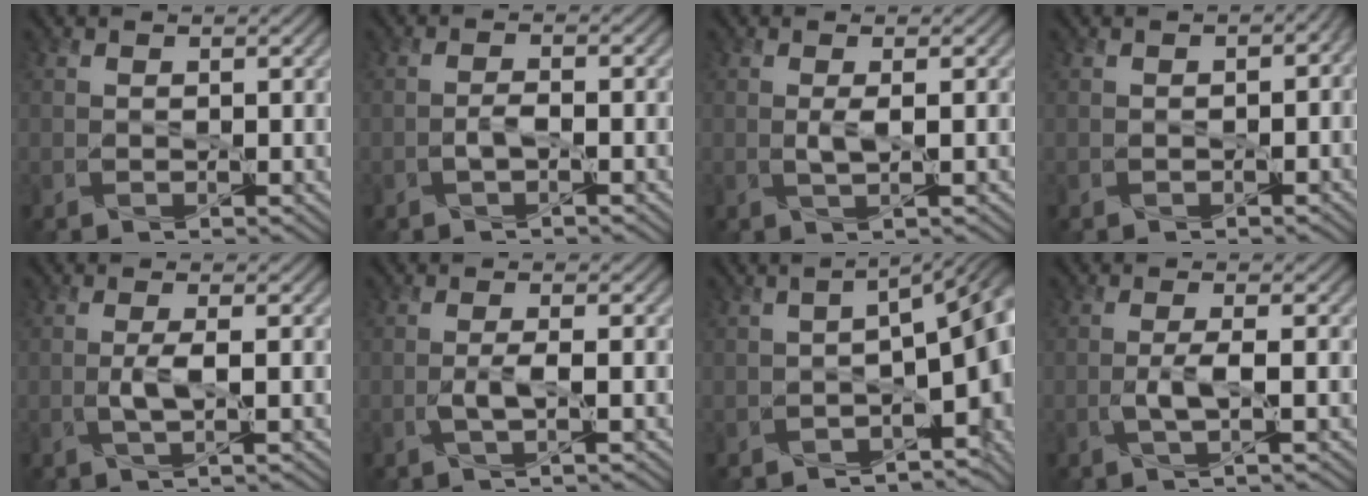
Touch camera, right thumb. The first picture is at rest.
{"total": 1.7, "force": [-0.8, 0.5, 1.4], "torque": [-0.029, 0.003, -0.018]}
{"total": 1.6, "force": [0.2, 0.2, 1.6], "torque": [-0.034, 0.003, 0.003]}
{"total": 2.0, "force": [-0.4, 1.4, 1.4], "torque": [-0.017, -0.010, -0.002]}
{"total": 2.4, "force": [-0.3, 0.4, 2.4], "torque": [-0.049, 0.004, -0.009]}
{"total": 2.2, "force": [-0.6, 0.3, 2.1], "torque": [-0.045, 0.006, -0.015]}
{"total": 9.3, "force": [-2.2, 4.0, 8.1], "torque": [-0.103, -0.023, -0.020]}
{"total": 2.6, "force": [-0.6, 0.4, 2.5], "torque": [-0.054, 0.007, -0.018]}